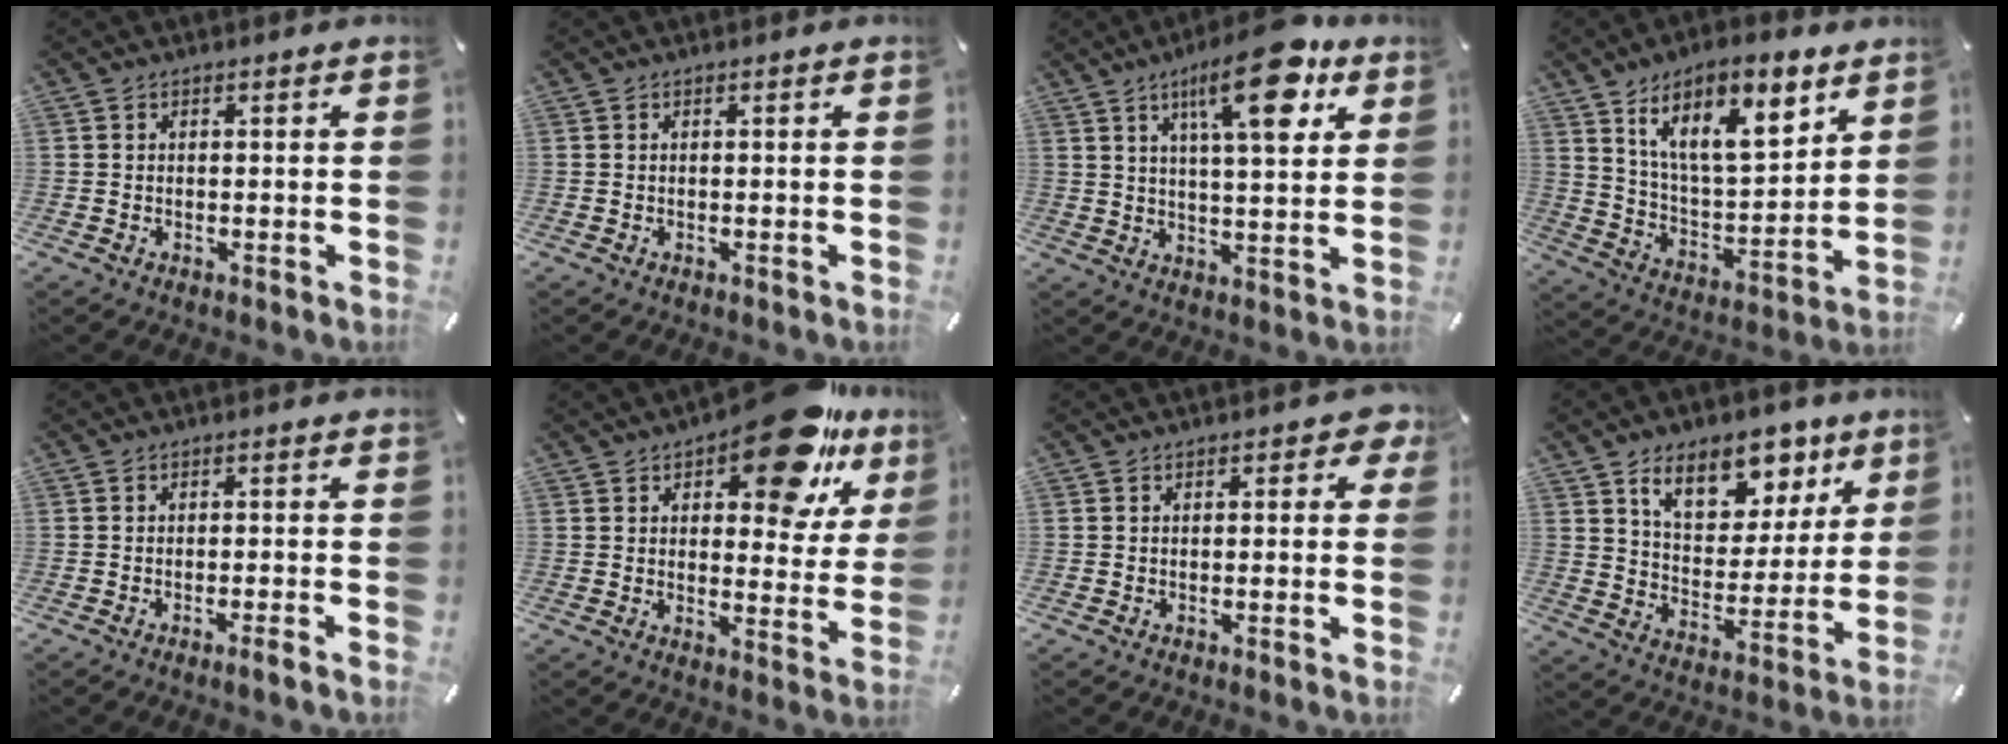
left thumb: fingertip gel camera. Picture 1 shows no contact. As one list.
[{"total": 0.0}, {"total": 17.3, "force": [8.8, 5.9, 13.7], "torque": [-0.210, -0.026, 0.137]}, {"total": 16.7, "force": [10.5, 7.5, 10.6], "torque": [-0.185, -0.043, 0.182]}, {"total": 2.3, "force": [-0.9, -0.1, 2.1], "torque": [-0.032, -0.006, -0.015]}, {"total": 18.7, "force": [11.8, 8.1, 12.1], "torque": [-0.157, -0.070, 0.188]}, {"total": 2.5, "force": [0.7, 1.7, 1.7], "torque": [-0.018, 0.003, 0.009]}, {"total": 14.3, "force": [9.6, 8.6, 6.4], "torque": [-0.091, -0.058, 0.167]}]